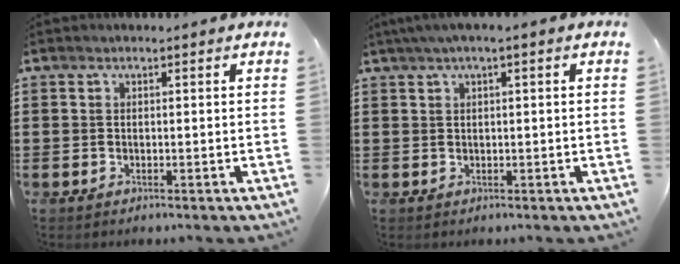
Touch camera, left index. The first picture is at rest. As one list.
[{"total": 1.7, "force": [0.3, 0.1, 1.6], "torque": [-0.028, -0.002, 0.005]}]